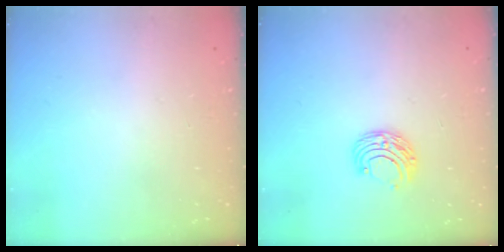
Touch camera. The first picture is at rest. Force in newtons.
{"total": 7.6, "press": 7.5, "slide": 0.6}